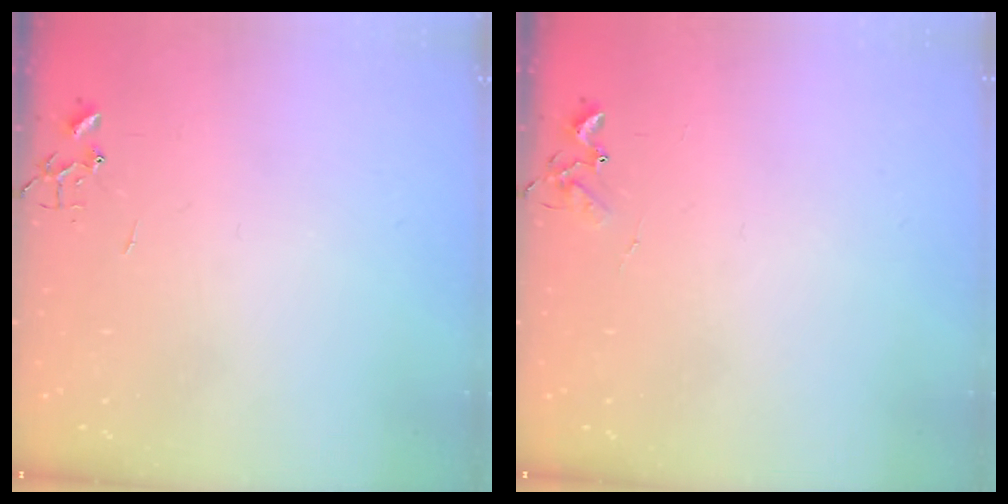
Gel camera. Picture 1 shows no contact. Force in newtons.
{"total": 4.5, "press": 4.5, "slide": 0.5}